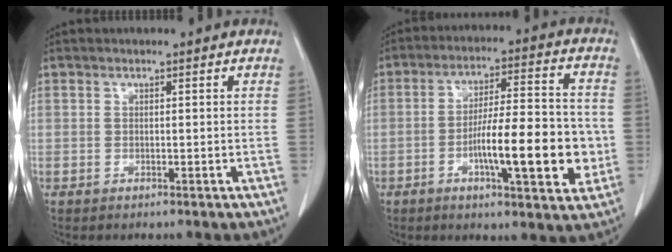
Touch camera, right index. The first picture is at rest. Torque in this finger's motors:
{"motor_torque": [1.29, -0.85, 0.38, 0.20]}